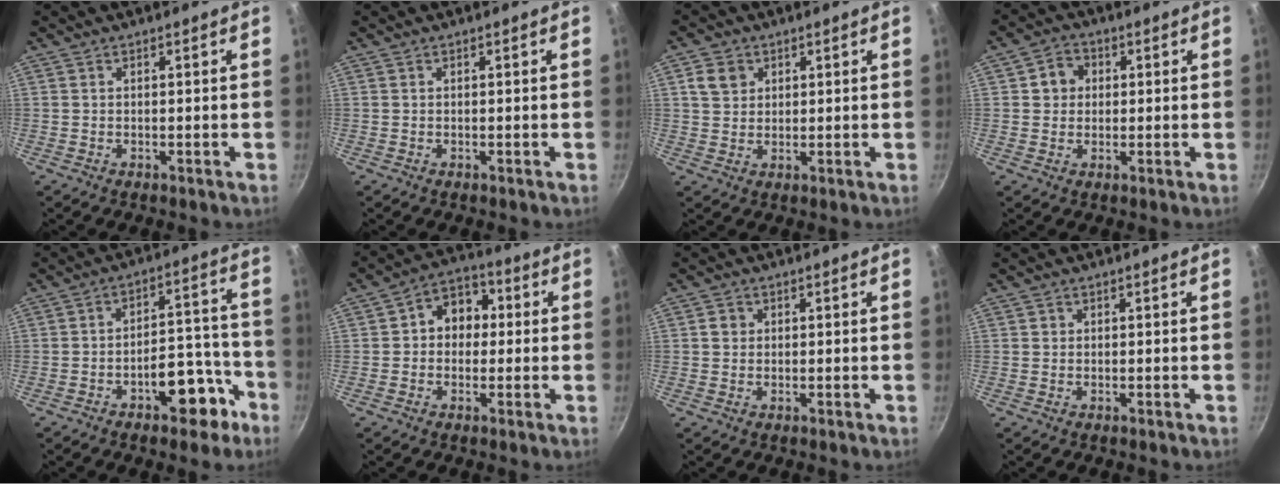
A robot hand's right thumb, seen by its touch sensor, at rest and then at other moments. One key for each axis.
{"total": 0.0}
{"total": 4.8, "fx": 1.7, "fy": 4.0, "fz": 2.0, "tx": -0.013, "ty": 0.003, "tz": 0.032}
{"total": 4.8, "fx": 0.9, "fy": 4.3, "fz": 1.9, "tx": -0.002, "ty": 0.006, "tz": 0.007}
{"total": 11.6, "fx": -6.2, "fy": 5.8, "fz": 7.9, "tx": -0.068, "ty": 0.070, "tz": -0.077}
{"total": 8.5, "fx": 0.7, "fy": 7.0, "fz": 4.9, "tx": -0.024, "ty": 0.020, "tz": -0.006}
{"total": 2.0, "fx": 0.3, "fy": 1.8, "fz": 0.7, "tx": -0.004, "ty": 0.005, "tz": 0.003}
{"total": 0.7, "fx": 0.1, "fy": 0.6, "fz": 0.1, "tx": 0.003, "ty": 0.001, "tz": 0.000}